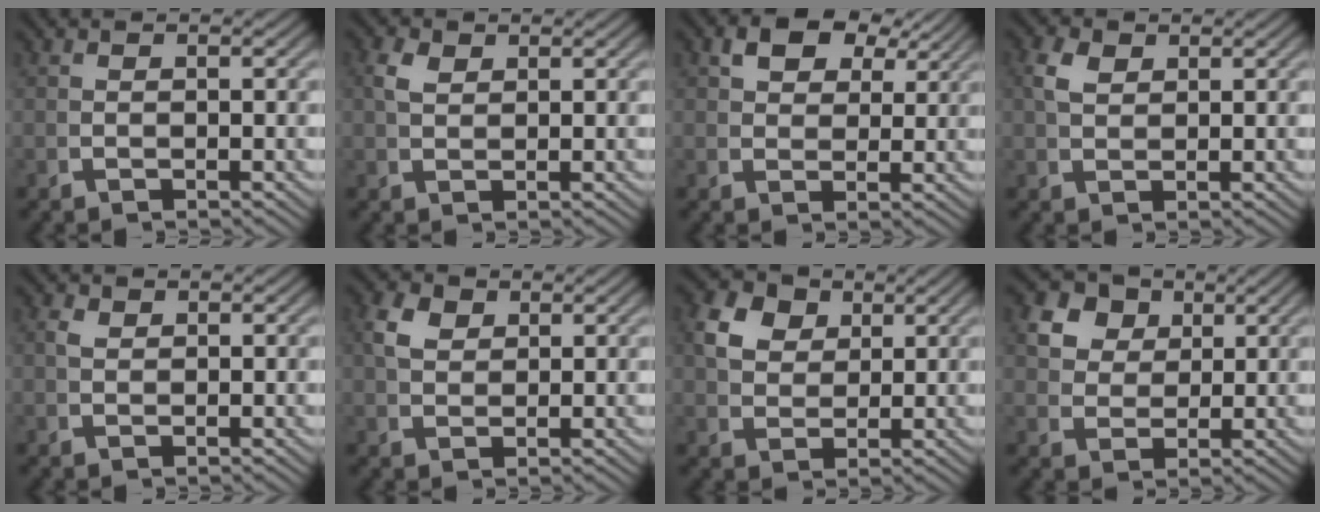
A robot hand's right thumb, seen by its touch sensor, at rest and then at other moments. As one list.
[{"total": 2.0, "force": [1.6, 0.7, 1.0], "torque": [-0.015, 0.004, 0.035]}, {"total": 5.1, "force": [3.7, 2.3, 2.6], "torque": [-0.045, 0.006, 0.067]}, {"total": 2.5, "force": [1.9, 1.0, 1.3], "torque": [-0.020, 0.004, 0.039]}, {"total": 1.1, "force": [1.0, 0.3, 0.4], "torque": [-0.002, 0.002, 0.023]}, {"total": 3.4, "force": [2.3, 1.8, 1.8], "torque": [-0.029, 0.003, 0.046]}, {"total": 6.4, "force": [3.1, 4.6, 3.2], "torque": [-0.071, -0.002, 0.056]}, {"total": 7.9, "force": [3.3, 6.2, 3.7], "torque": [-0.087, -0.009, 0.060]}]